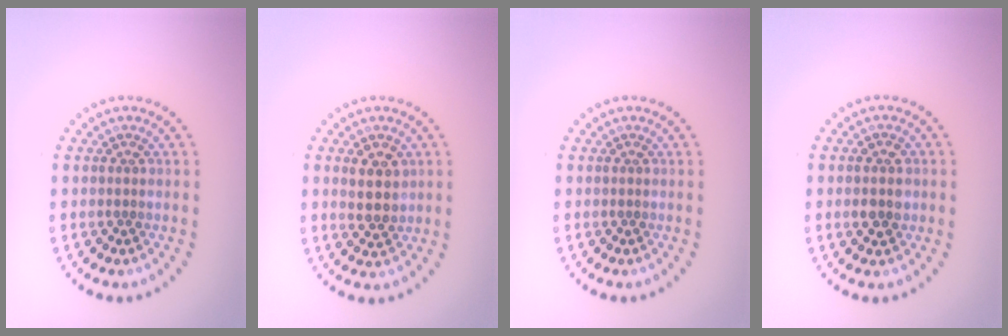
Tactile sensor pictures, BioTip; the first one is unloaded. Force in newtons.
{"total": 3.0, "press": 2.8, "slide": 0.8}
{"total": 0.0}
{"total": 2.8, "press": 2.8, "slide": 0.1}